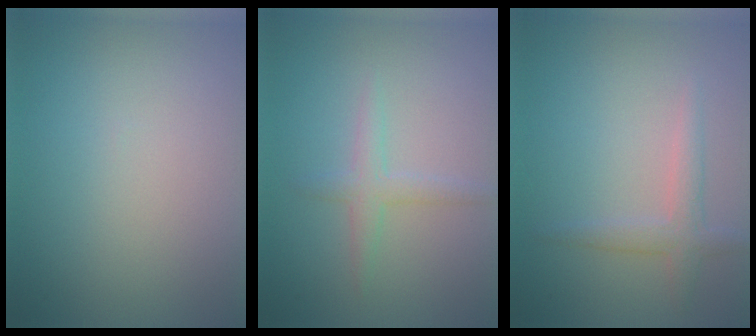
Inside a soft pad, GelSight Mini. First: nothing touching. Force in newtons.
{"total": 1.9, "press": 1.9, "slide": 0.1}
{"total": 2.1, "press": 2.1, "slide": 0.1}